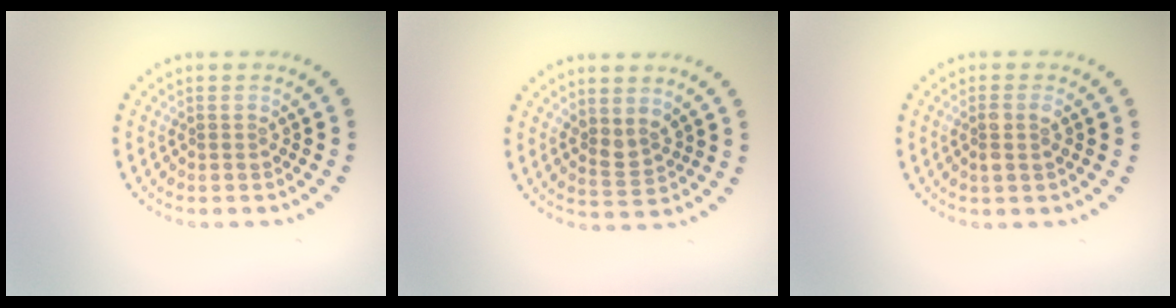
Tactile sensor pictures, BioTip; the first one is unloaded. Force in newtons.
{"total": 1.8, "press": 1.3, "slide": 1.3}
{"total": 1.6, "press": 1.5, "slide": 0.6}